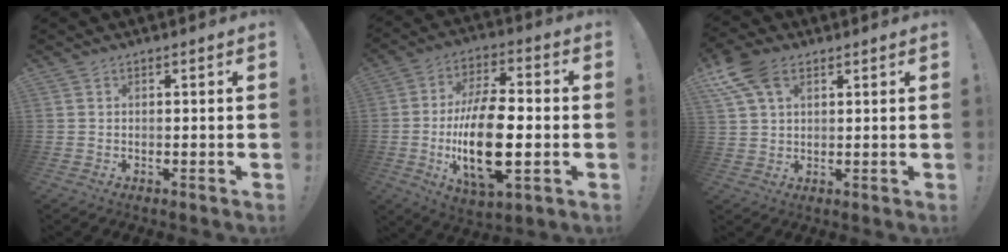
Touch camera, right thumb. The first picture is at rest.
{"total": 20.5, "force": [-3.2, 9.2, 18.0], "torque": [-0.333, -0.005, -0.052]}
{"total": 10.0, "force": [4.9, 5.7, 6.6], "torque": [-0.132, -0.009, 0.093]}